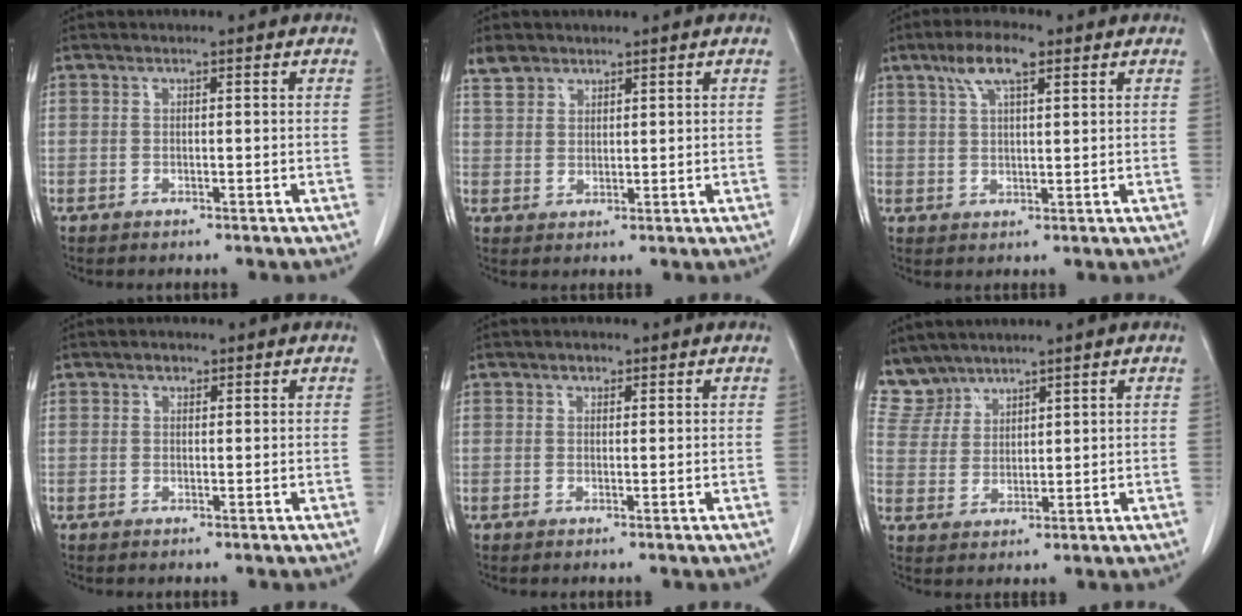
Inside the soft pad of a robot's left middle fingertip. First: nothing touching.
{"total": 3.8, "force": [3.0, 2.1, 0.8], "torque": [-0.021, 0.009, 0.065]}
{"total": 6.1, "force": [3.6, 1.5, 4.8], "torque": [-0.097, 0.014, 0.065]}
{"total": 1.1, "force": [0.7, 0.7, 0.4], "torque": [-0.006, 0.000, 0.010]}
{"total": 1.1, "force": [0.7, 0.7, 0.4], "torque": [-0.005, 0.000, 0.010]}
{"total": 4.8, "force": [4.5, 1.4, -0.6], "torque": [0.006, 0.007, 0.105]}